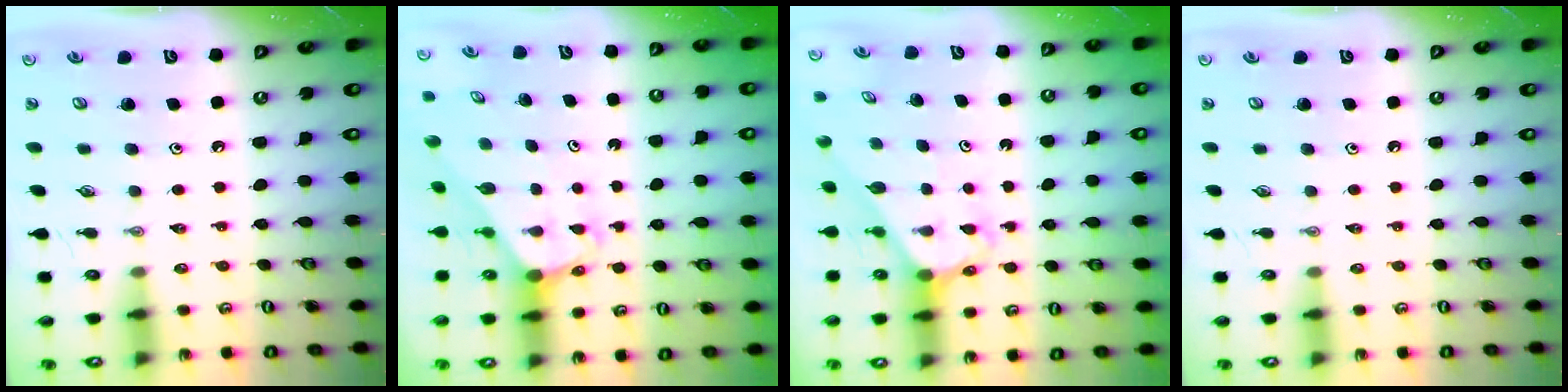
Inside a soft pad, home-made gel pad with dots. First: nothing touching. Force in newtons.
{"total": 2.0, "press": 2.0, "slide": 0.1}
{"total": 2.7, "press": 2.7, "slide": 0.2}
{"total": 0.0}